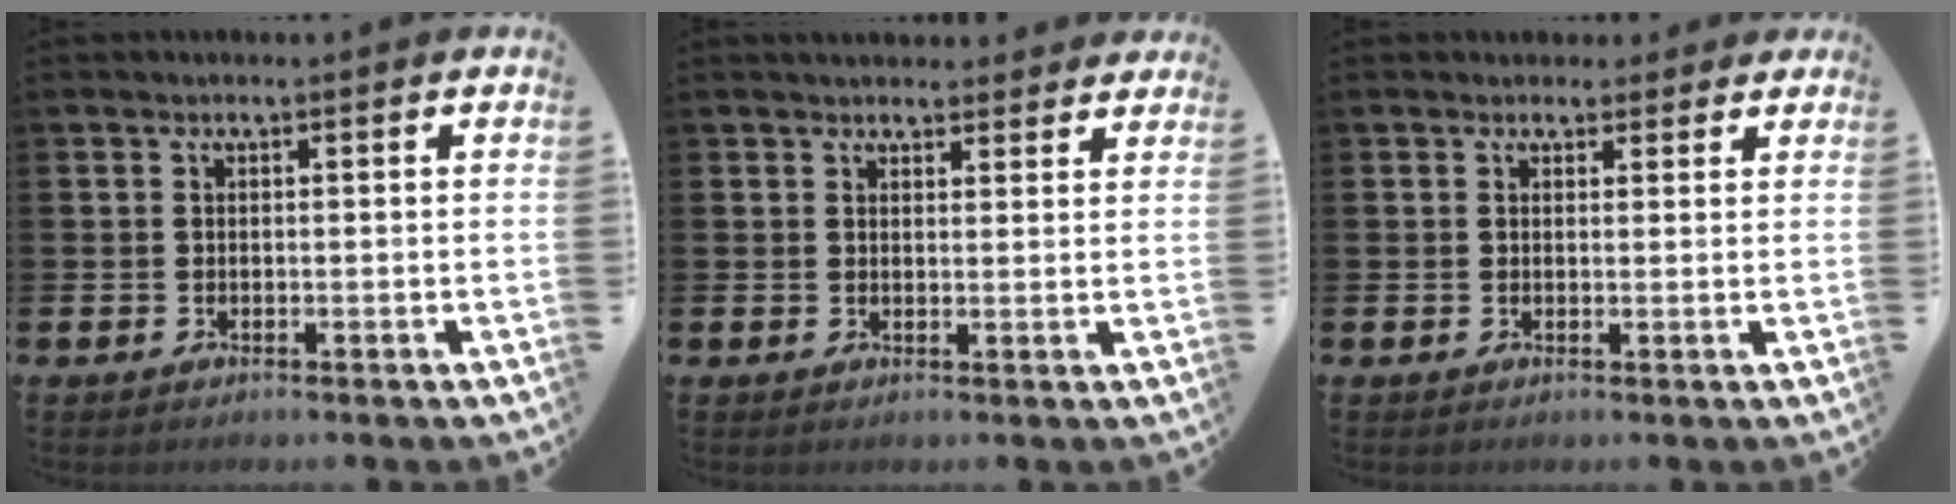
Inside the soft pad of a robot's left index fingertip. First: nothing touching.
{"total": 3.0, "force": [2.9, 0.9, 0.0], "torque": [0.003, -0.015, 0.052]}
{"total": 2.1, "force": [1.8, 1.1, -0.2], "torque": [0.013, -0.003, 0.028]}